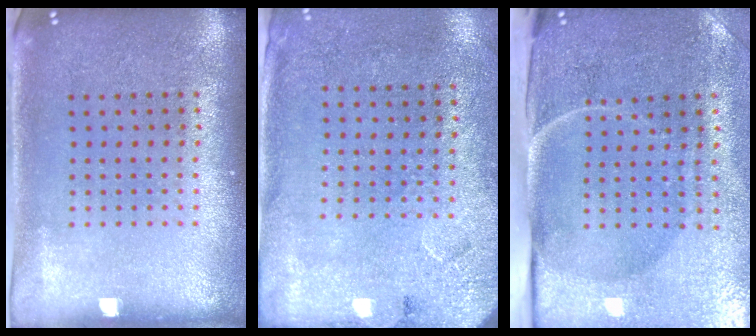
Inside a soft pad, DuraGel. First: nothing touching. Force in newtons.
{"total": 2.7, "press": 2.2, "slide": 1.6}
{"total": 4.9, "press": 3.9, "slide": 2.9}